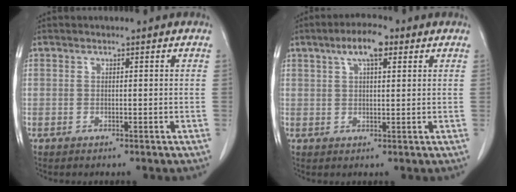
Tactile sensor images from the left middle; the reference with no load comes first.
{"total": 5.7, "force": [3.0, 1.6, 4.5], "torque": [-0.085, 0.014, 0.049]}